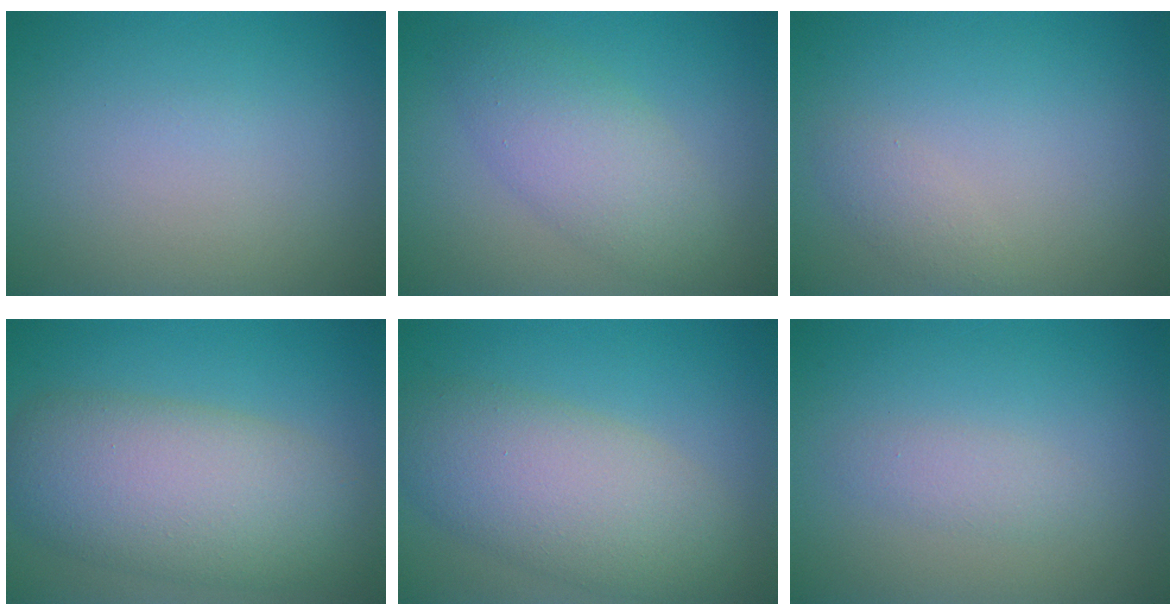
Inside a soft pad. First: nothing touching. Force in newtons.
{"total": 4.4, "press": 4.4, "slide": 0.2}
{"total": 1.1, "press": 1.1, "slide": 0.1}
{"total": 9.0, "press": 8.9, "slide": 0.5}
{"total": 7.2, "press": 7.2, "slide": 0.6}
{"total": 1.4, "press": 1.4, "slide": 0.1}